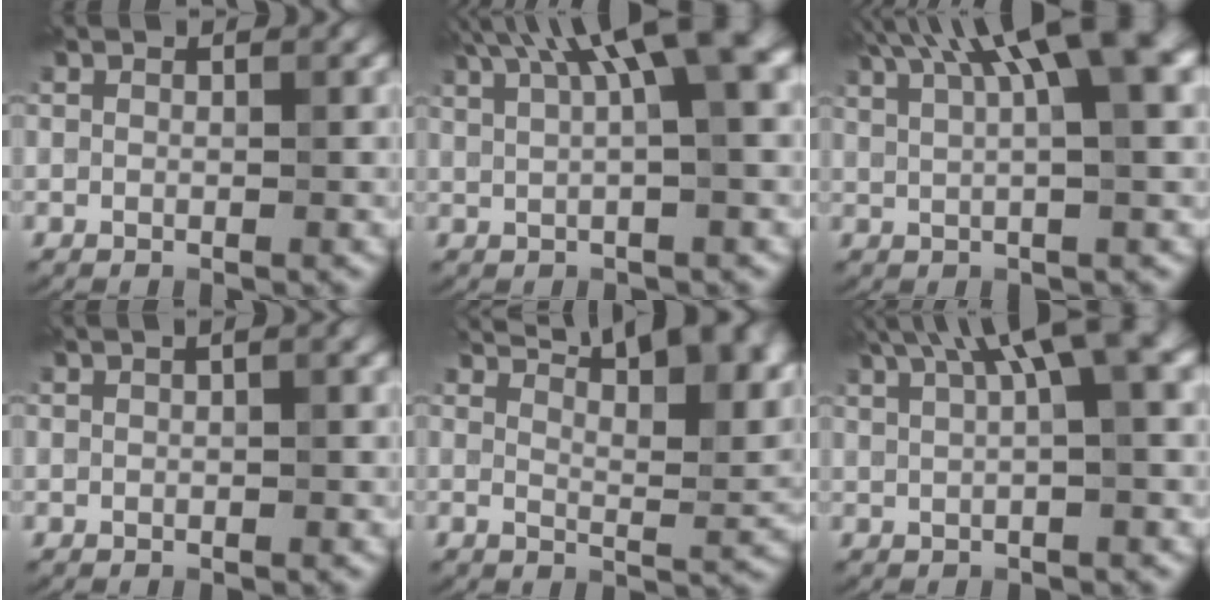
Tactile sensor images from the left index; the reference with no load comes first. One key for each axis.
{"total": 10.3, "fx": 4.4, "fy": 2.8, "fz": 8.8, "tx": -0.102, "ty": 0.031, "tz": 0.064}
{"total": 11.4, "fx": 5.1, "fy": 3.2, "fz": 9.7, "tx": -0.115, "ty": 0.033, "tz": 0.071}
{"total": 1.8, "fx": 0.7, "fy": 0.6, "fz": 1.6, "tx": -0.021, "ty": 0.004, "tz": 0.003}
{"total": 14.6, "fx": 9.6, "fy": 4.9, "fz": 9.8, "tx": -0.106, "ty": 0.039, "tz": 0.115}
{"total": 9.0, "fx": 4.0, "fy": 2.6, "fz": 7.6, "tx": -0.077, "ty": 0.033, "tz": 0.057}